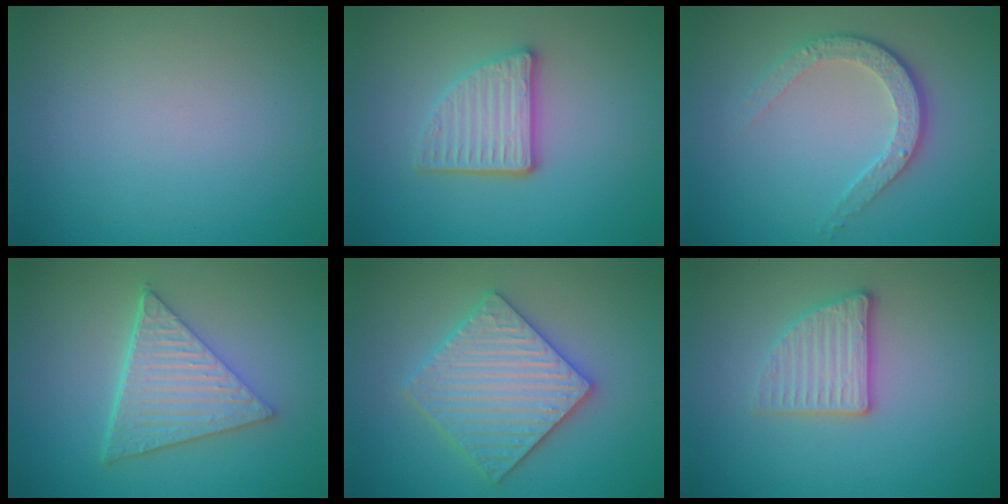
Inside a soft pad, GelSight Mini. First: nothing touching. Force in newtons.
{"total": 4.0, "press": 3.2, "slide": 2.4}
{"total": 3.7, "press": 2.8, "slide": 2.5}
{"total": 5.9, "press": 4.4, "slide": 4.0}
{"total": 5.8, "press": 5.7, "slide": 1.1}
{"total": 2.9, "press": 2.7, "slide": 1.1}